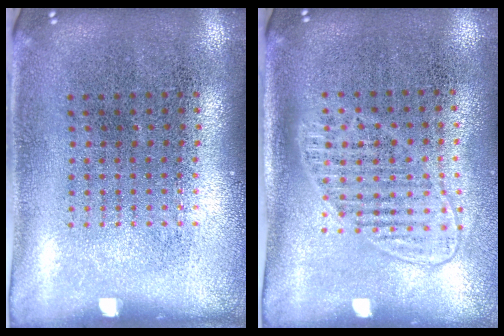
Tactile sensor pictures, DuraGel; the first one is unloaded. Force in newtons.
{"total": 1.4, "press": 1.2, "slide": 0.7}